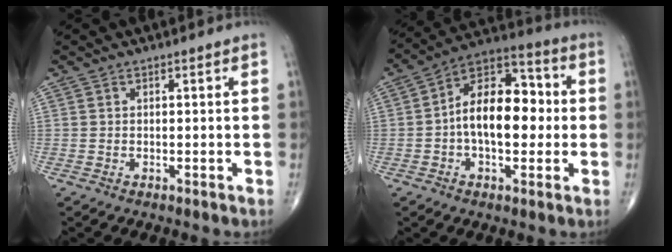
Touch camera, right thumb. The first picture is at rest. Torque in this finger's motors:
{"motor_torque": [0.16, 0.63, 1.27, 0.00, 0.16]}